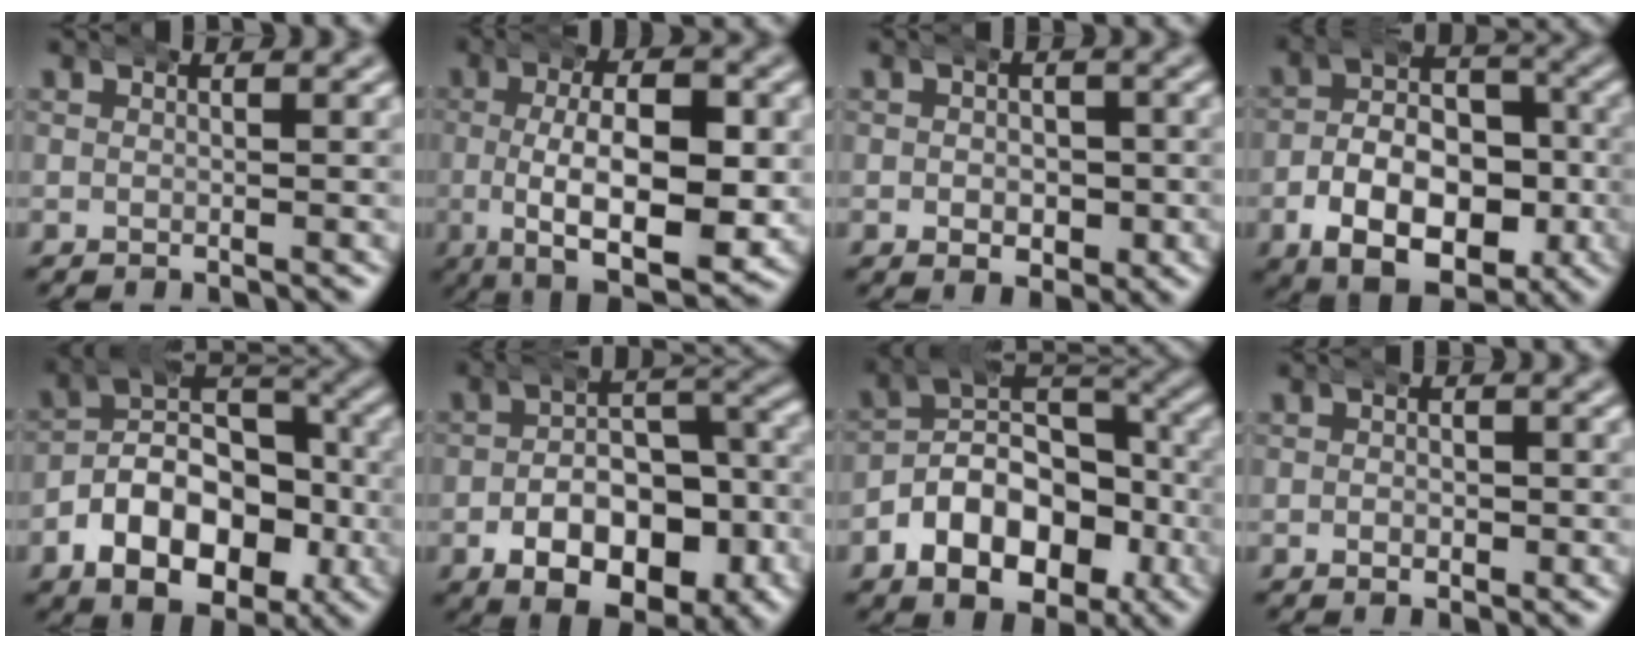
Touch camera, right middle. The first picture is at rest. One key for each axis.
{"total": 13.0, "fx": -2.8, "fy": 6.7, "fz": 10.7, "tx": -0.175, "ty": -0.038, "tz": -0.031}
{"total": 3.4, "fx": -0.7, "fy": 2.6, "fz": 2.0, "tx": -0.017, "ty": -0.006, "tz": -0.008}
{"total": 11.6, "fx": -4.4, "fy": 7.6, "fz": 7.5, "tx": -0.112, "ty": -0.023, "tz": -0.066}
{"total": 11.2, "fx": -2.7, "fy": 8.4, "fz": 6.9, "tx": -0.114, "ty": -0.022, "tz": -0.042}
{"total": 11.1, "fx": -5.0, "fy": 6.4, "fz": 7.6, "tx": -0.102, "ty": -0.021, "tz": -0.070}
{"total": 10.0, "fx": -2.8, "fy": 7.5, "fz": 6.1, "tx": -0.102, "ty": -0.021, "tz": -0.039}
{"total": 1.5, "fx": -0.2, "fy": 1.1, "fz": 1.0, "tx": -0.009, "ty": 0.000, "tz": -0.005}